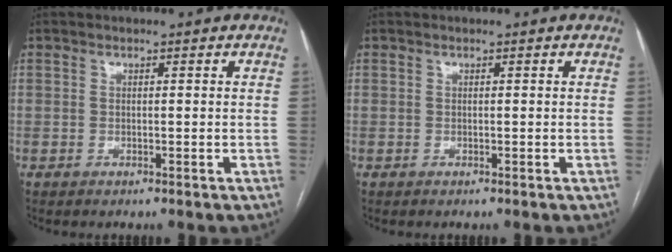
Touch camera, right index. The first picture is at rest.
{"total": 0.0}